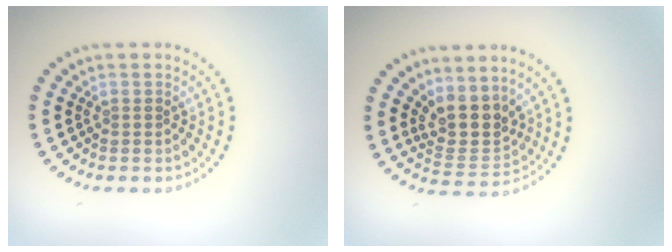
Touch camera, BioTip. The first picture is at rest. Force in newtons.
{"total": 3.7, "press": 2.9, "slide": 2.3}